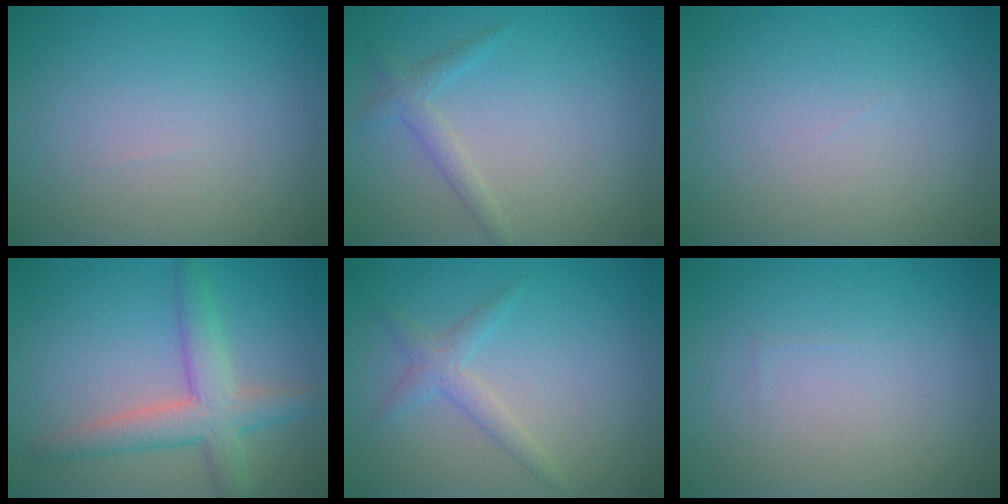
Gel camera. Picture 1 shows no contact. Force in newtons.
{"total": 1.6, "press": 1.6, "slide": 0.1}
{"total": 0.0}
{"total": 4.6, "press": 4.6, "slide": 0.2}
{"total": 2.0, "press": 2.0, "slide": 0.0}
{"total": 0.0}